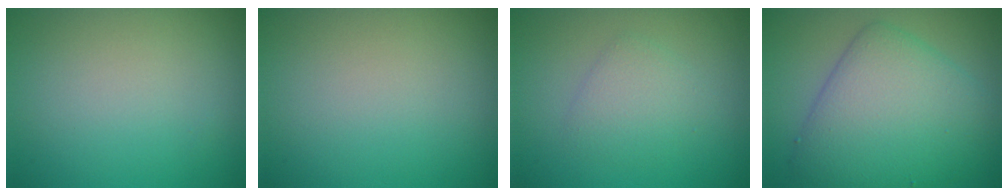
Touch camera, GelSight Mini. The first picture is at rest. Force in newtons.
{"total": 0.0}
{"total": 2.2, "press": 2.2, "slide": 0.1}
{"total": 7.6, "press": 7.6, "slide": 0.0}